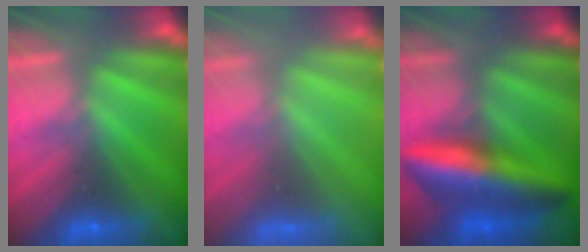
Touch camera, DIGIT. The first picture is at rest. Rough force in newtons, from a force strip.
{"total": 5.5}
{"total": 8.5}